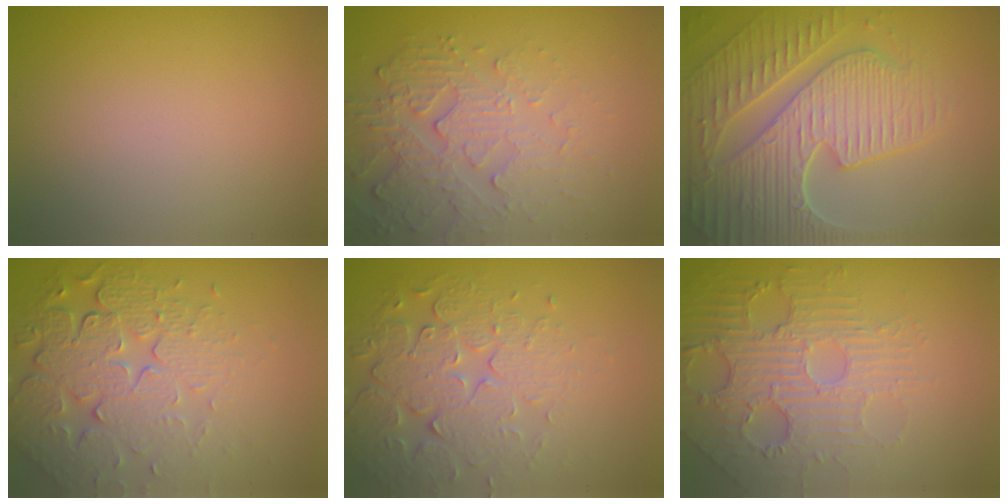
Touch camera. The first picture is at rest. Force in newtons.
{"total": 4.2, "press": 3.6, "slide": 2.1}
{"total": 8.9, "press": 6.5, "slide": 6.1}
{"total": 7.6, "press": 5.5, "slide": 5.2}
{"total": 5.1, "press": 4.5, "slide": 2.5}
{"total": 4.8, "press": 4.3, "slide": 2.2}